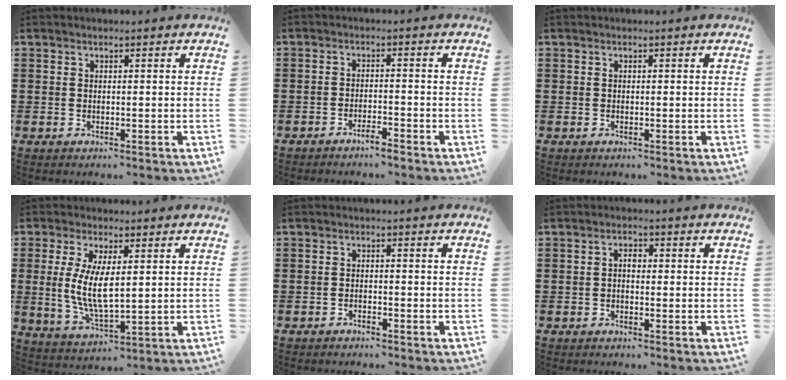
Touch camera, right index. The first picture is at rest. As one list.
[{"total": 2.0, "force": [-1.9, 0.1, 0.7], "torque": [-0.015, 0.002, -0.037]}, {"total": 0.0}, {"total": 7.8, "force": [0.6, 3.0, 7.2], "torque": [-0.149, 0.000, 0.010]}, {"total": 1.0, "force": [-1.0, 0.1, 0.1], "torque": [-0.004, 0.002, -0.020]}, {"total": 1.6, "force": [-0.3, 0.9, 1.3], "torque": [-0.025, 0.004, -0.007]}]